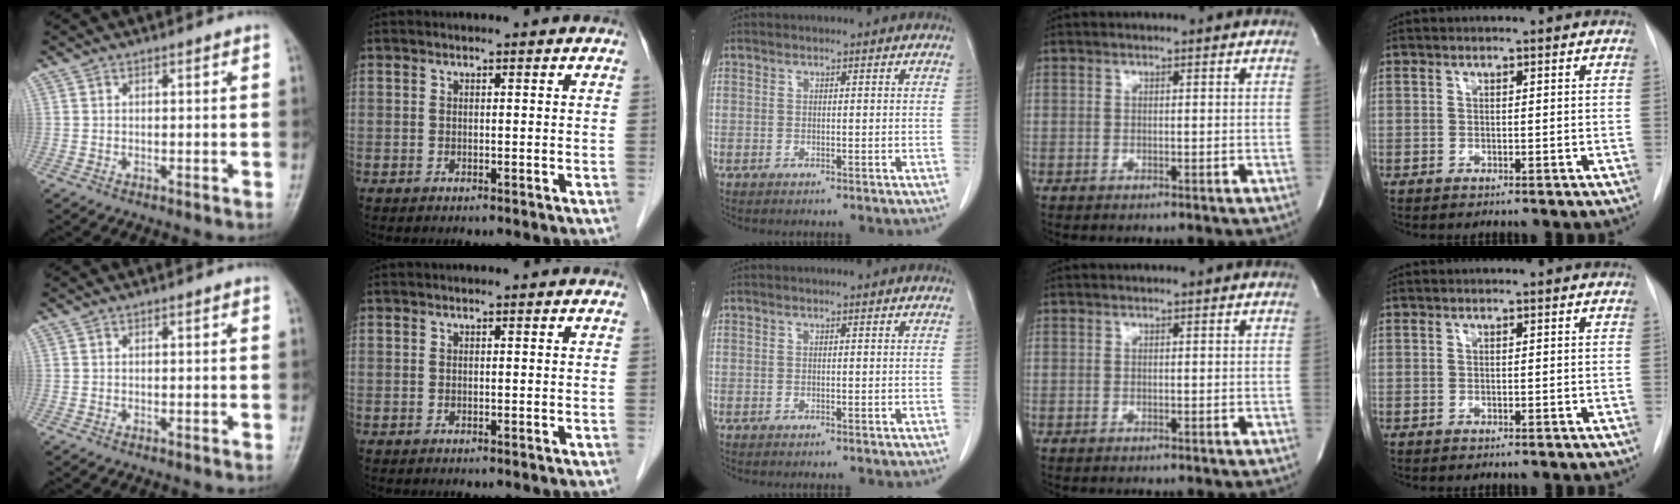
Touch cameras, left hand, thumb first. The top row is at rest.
{}